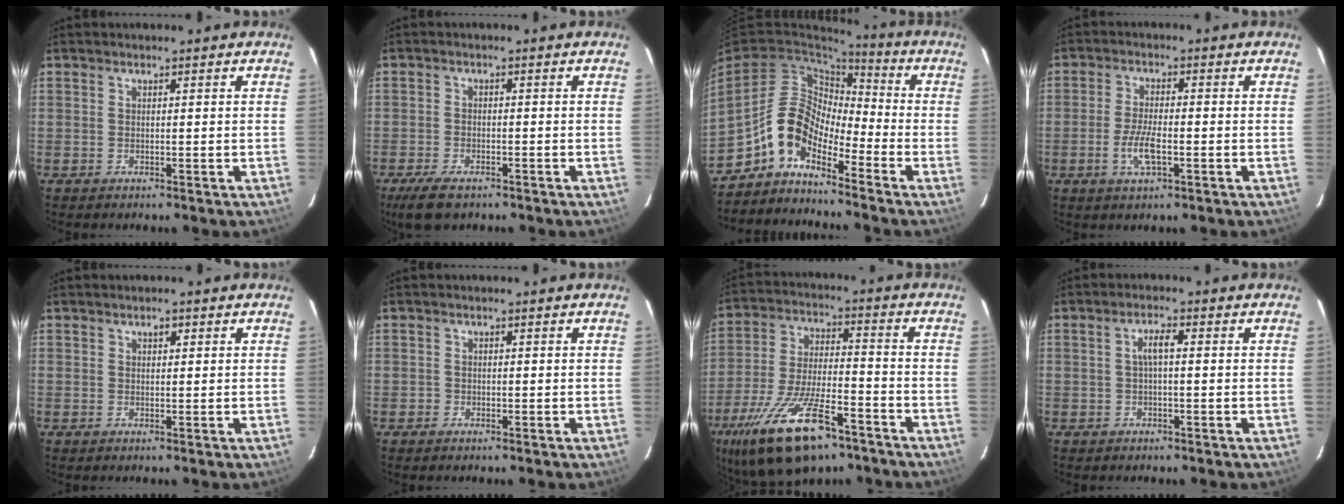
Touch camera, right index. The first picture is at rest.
{"total": 6.1, "force": [-4.3, 2.4, 3.4], "torque": [-0.089, -0.013, -0.078]}
{"total": 9.1, "force": [-6.3, 4.0, 5.2], "torque": [-0.098, 0.029, -0.137]}
{"total": 5.6, "force": [-2.0, 1.8, 4.9], "torque": [-0.104, -0.005, -0.039]}
{"total": 1.1, "force": [0.5, 0.7, 0.6], "torque": [-0.009, 0.005, 0.009]}
{"total": 1.0, "force": [-0.5, 0.9, 0.0], "torque": [0.001, 0.005, -0.007]}
{"total": 20.8, "force": [-13.1, 7.9, 14.1], "torque": [-0.288, -0.036, -0.223]}
{"total": 2.5, "force": [0.0, 0.5, 2.5], "torque": [-0.049, 0.009, 0.001]}